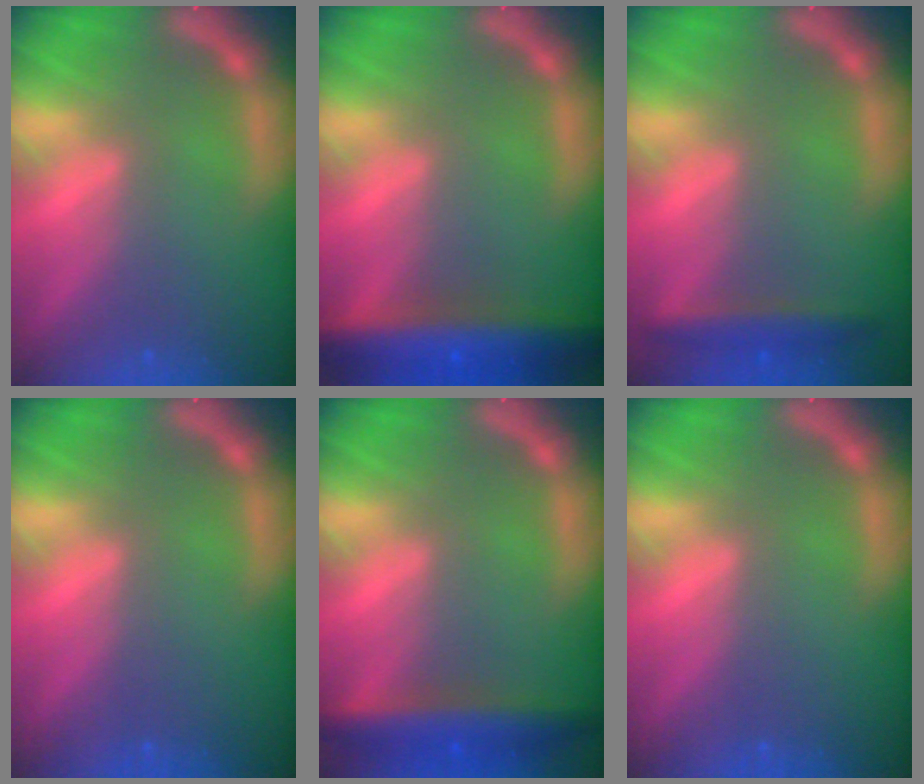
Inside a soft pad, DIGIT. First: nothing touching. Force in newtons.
{"total": 9.0}
{"total": 2.9}
{"total": 0.0}
{"total": 5.5}
{"total": 0.0}